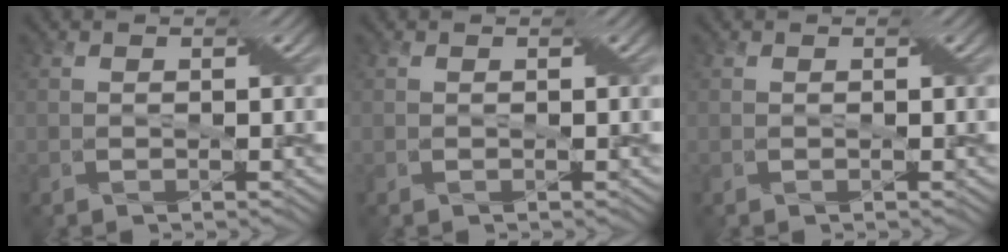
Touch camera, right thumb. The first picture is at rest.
{"total": 0.0}
{"total": 0.0}